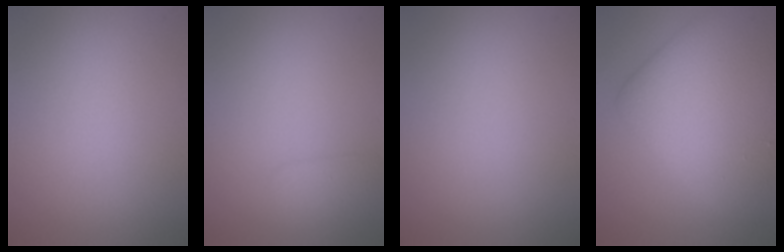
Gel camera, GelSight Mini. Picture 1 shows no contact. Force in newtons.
{"total": 1.6, "press": 1.6, "slide": 0.1}
{"total": 0.0}
{"total": 8.8, "press": 8.8, "slide": 0.3}